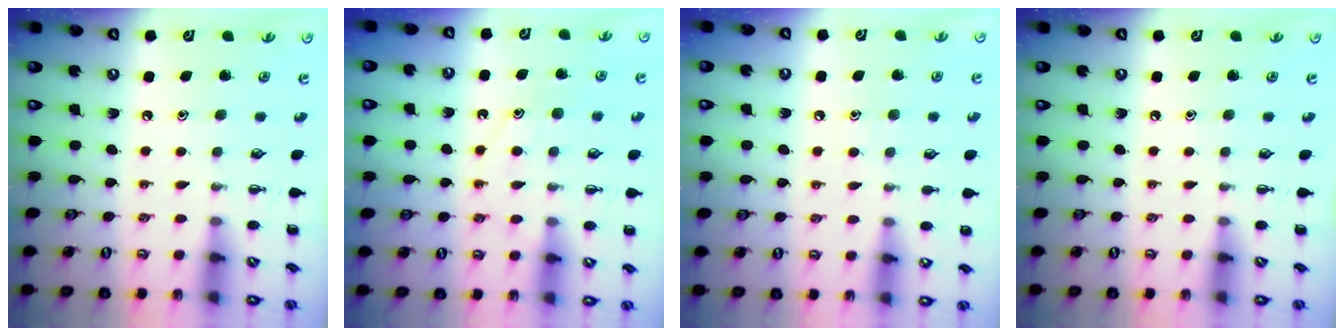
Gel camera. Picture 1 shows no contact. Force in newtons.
{"total": 10.8, "press": 10.8, "slide": 0.7}
{"total": 6.3, "press": 6.1, "slide": 1.7}
{"total": 0.0}